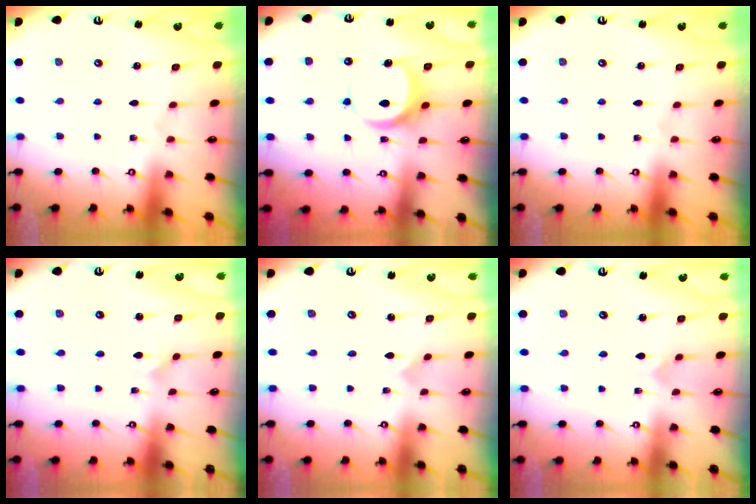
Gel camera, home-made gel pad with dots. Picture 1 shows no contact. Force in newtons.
{"total": 8.7, "press": 8.7, "slide": 1.1}
{"total": 0.0}
{"total": 2.5, "press": 2.4, "slide": 0.4}
{"total": 0.0}
{"total": 2.9, "press": 2.9, "slide": 0.2}